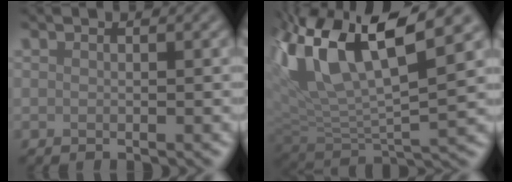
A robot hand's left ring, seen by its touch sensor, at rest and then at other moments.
{"total": 14.2, "force": [6.6, 5.1, 11.5], "torque": [-0.242, 0.024, 0.120]}